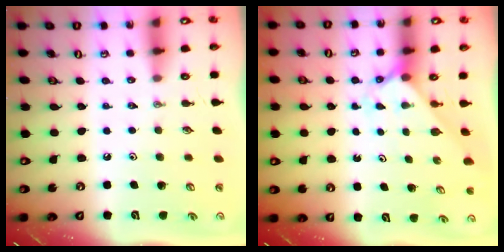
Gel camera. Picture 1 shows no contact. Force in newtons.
{"total": 1.9, "press": 1.9, "slide": 0.2}